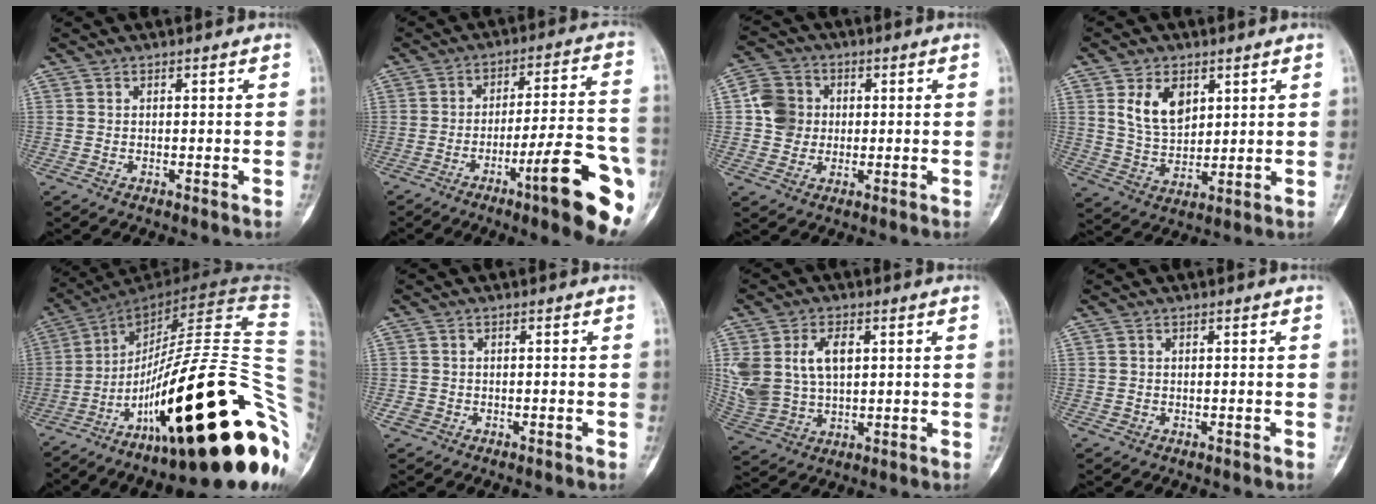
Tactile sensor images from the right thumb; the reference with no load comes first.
{"total": 18.5, "force": [-7.9, 2.7, 16.5], "torque": [-0.197, 0.033, -0.109]}
{"total": 7.4, "force": [0.3, 6.8, 2.9], "torque": [-0.032, 0.009, -0.004]}
{"total": 9.0, "force": [3.6, 5.8, 5.8], "torque": [-0.084, -0.021, 0.077]}
{"total": 41.0, "force": [-13.6, 10.5, 37.2], "torque": [-0.470, 0.082, -0.209]}
{"total": 1.6, "force": [-0.8, 1.3, 0.3], "torque": [-0.008, 0.009, -0.015]}
{"total": 12.5, "force": [3.2, 8.0, 9.1], "torque": [-0.178, 0.000, 0.074]}
{"total": 0.8, "force": [-0.2, 0.7, 0.1], "torque": [-0.002, 0.004, -0.002]}